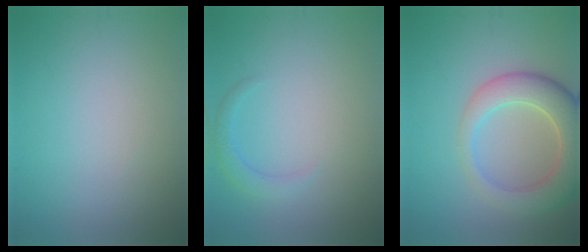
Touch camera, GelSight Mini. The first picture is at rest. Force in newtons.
{"total": 1.5, "press": 1.5, "slide": 0.1}
{"total": 6.8, "press": 6.8, "slide": 0.7}